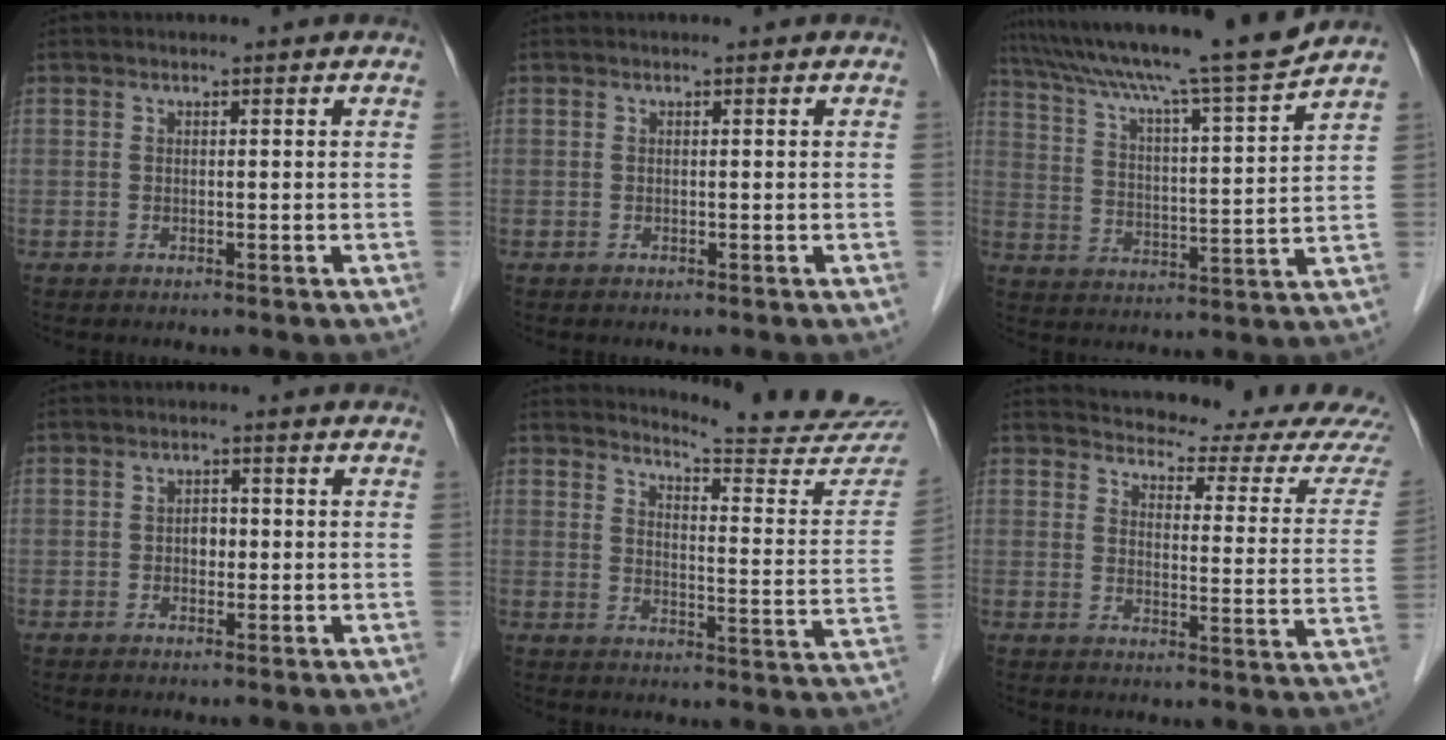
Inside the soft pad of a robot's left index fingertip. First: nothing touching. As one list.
[{"total": 0.0}, {"total": 18.5, "force": [16.1, -1.3, 9.0], "torque": [-0.154, -0.013, 0.245]}, {"total": 1.9, "force": [-0.3, 1.3, 1.3], "torque": [-0.019, 0.005, -0.007]}, {"total": 17.5, "force": [17.2, -0.2, 3.2], "torque": [-0.039, -0.124, 0.193]}, {"total": 15.5, "force": [14.9, 1.6, 4.0], "torque": [-0.039, -0.064, 0.156]}]